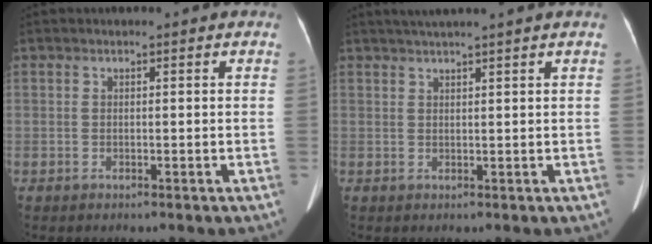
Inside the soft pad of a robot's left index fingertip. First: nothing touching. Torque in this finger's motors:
{"motor_torque": [0.87, -1.27, 0.16, 0.07]}